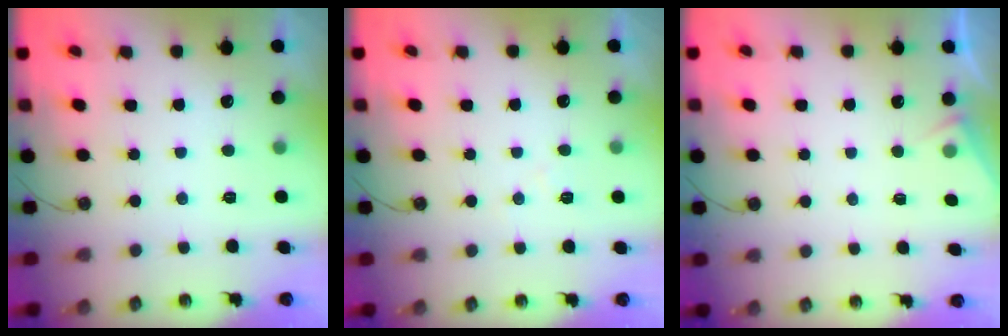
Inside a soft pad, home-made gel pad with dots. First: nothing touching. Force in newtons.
{"total": 6.7, "press": 6.6, "slide": 0.9}
{"total": 4.6, "press": 4.5, "slide": 0.6}